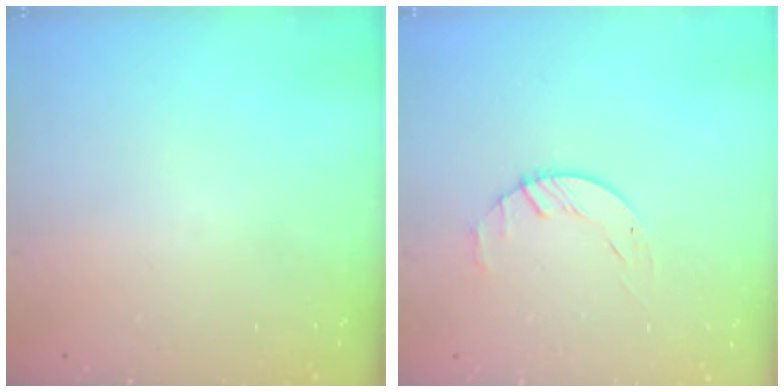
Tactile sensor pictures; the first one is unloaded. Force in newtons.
{"total": 1.8, "press": 1.7, "slide": 0.3}